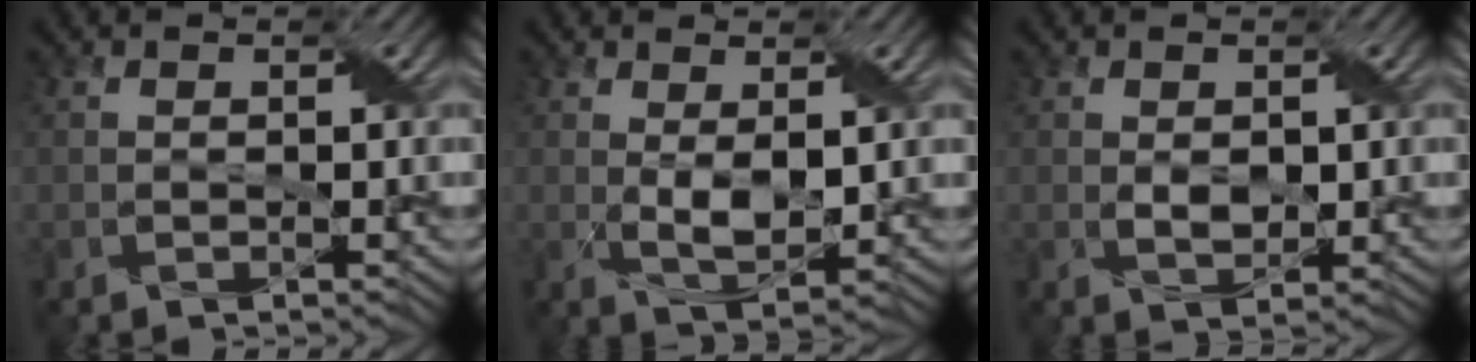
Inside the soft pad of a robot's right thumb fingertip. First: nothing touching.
{"total": 3.9, "force": [0.6, 1.8, 3.4], "torque": [-0.077, -0.005, 0.017]}
{"total": 2.1, "force": [0.2, 1.4, 1.6], "torque": [-0.036, -0.004, 0.009]}